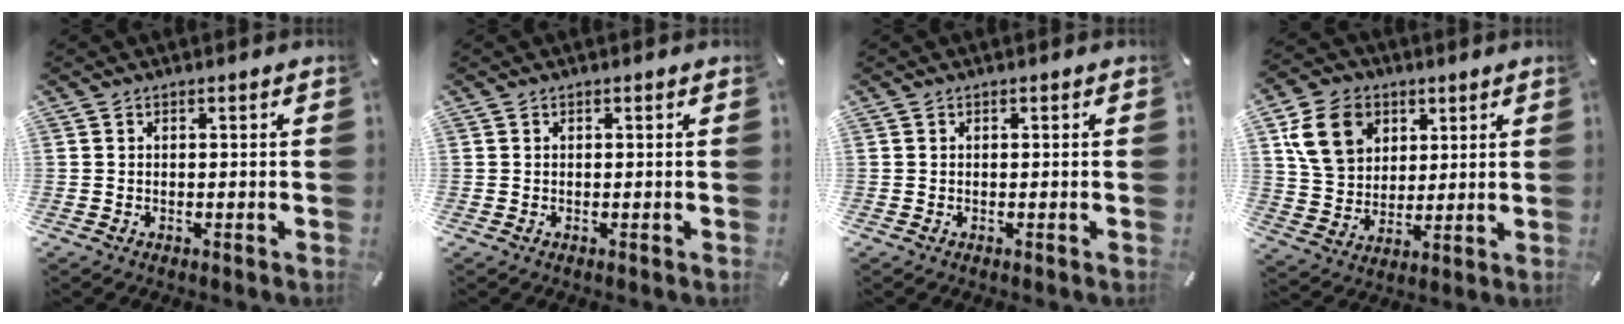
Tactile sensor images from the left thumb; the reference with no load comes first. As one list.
[{"total": 0.0}, {"total": 0.0}, {"total": 12.1, "force": [4.9, 9.7, 5.3], "torque": [-0.107, -0.002, 0.096]}]